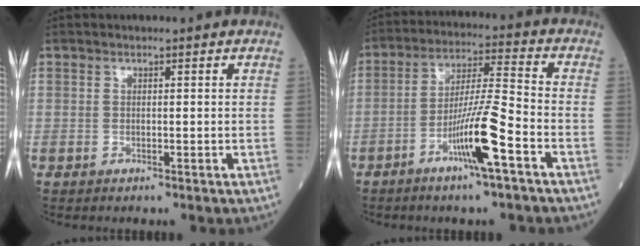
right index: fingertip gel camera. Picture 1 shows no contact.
{"total": 9.8, "force": [-4.8, -0.3, 8.6], "torque": [-0.163, 0.001, -0.088]}